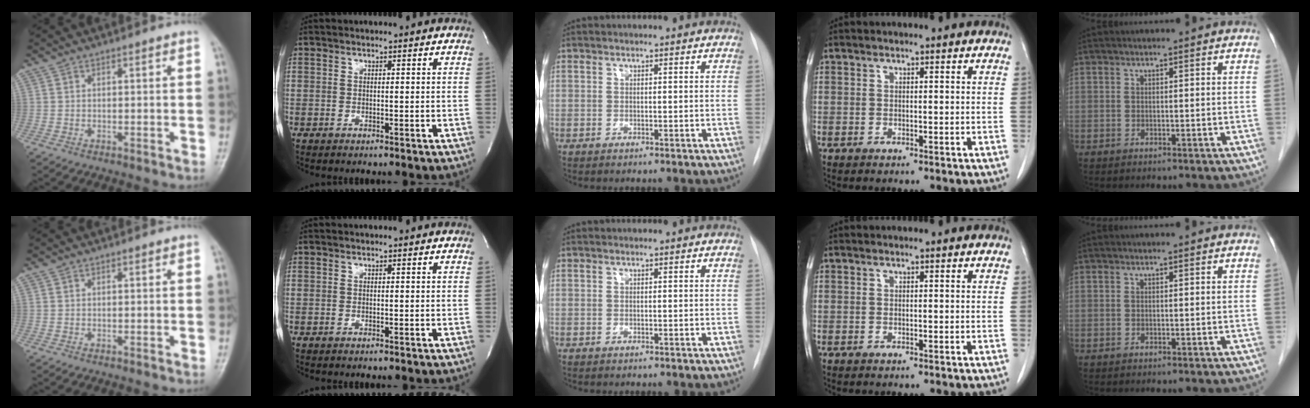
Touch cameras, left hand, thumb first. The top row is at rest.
{}